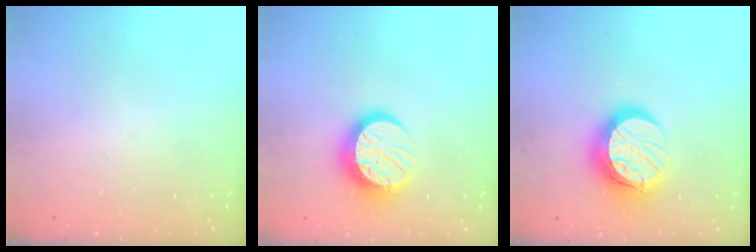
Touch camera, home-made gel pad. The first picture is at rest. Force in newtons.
{"total": 12.8, "press": 12.8, "slide": 1.1}
{"total": 13.5, "press": 13.5, "slide": 1.4}